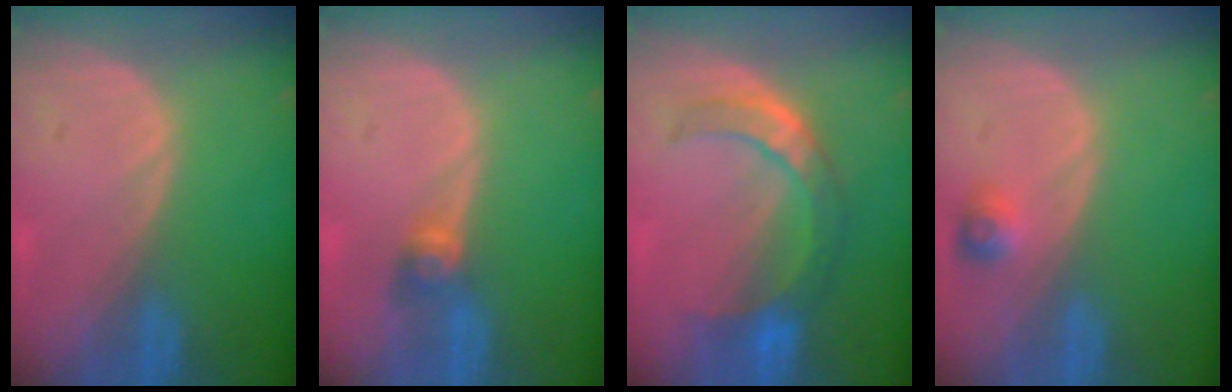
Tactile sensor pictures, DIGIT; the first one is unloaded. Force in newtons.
{"total": 2.6, "press": 2.5, "slide": 0.6}
{"total": 7.0, "press": 6.9, "slide": 1.4}
{"total": 2.5, "press": 2.3, "slide": 1.0}